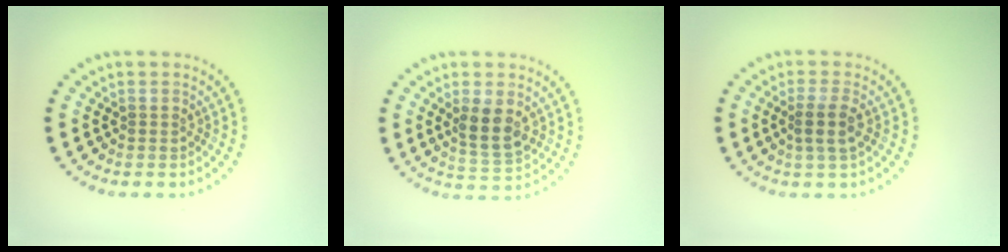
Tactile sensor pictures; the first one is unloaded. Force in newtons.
{"total": 3.5, "press": 3.4, "slide": 0.9}
{"total": 2.3, "press": 2.0, "slide": 1.2}